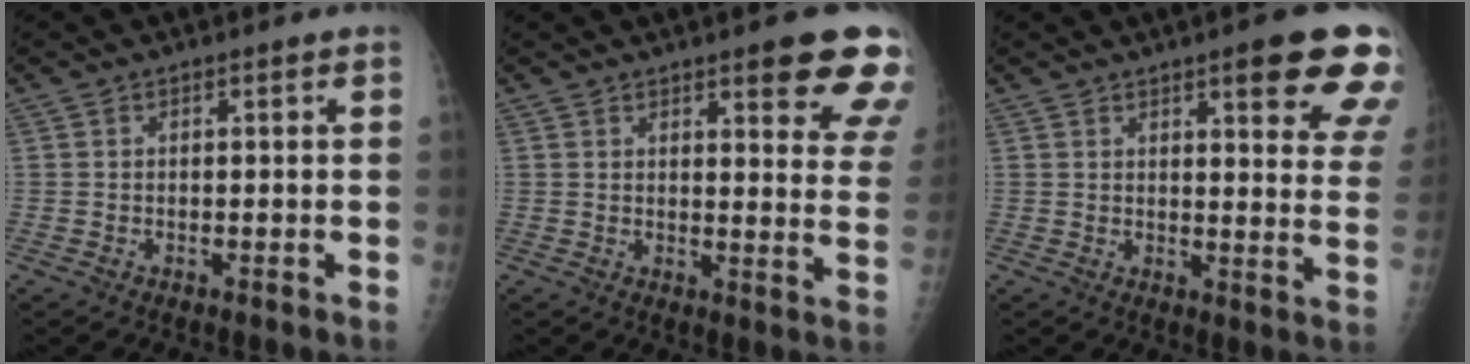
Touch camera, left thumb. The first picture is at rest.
{"total": 14.4, "force": [9.0, 3.7, 10.6], "torque": [-0.094, -0.046, 0.096]}
{"total": 15.5, "force": [9.0, 3.5, 12.0], "torque": [-0.118, -0.040, 0.103]}